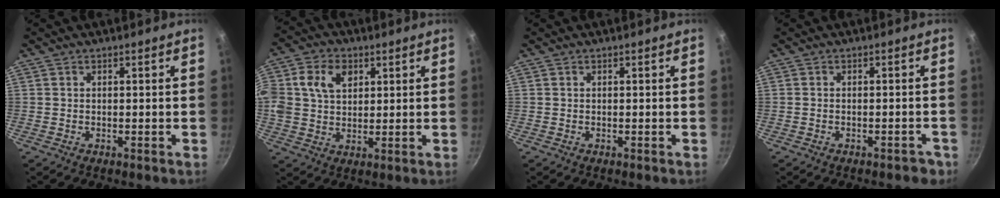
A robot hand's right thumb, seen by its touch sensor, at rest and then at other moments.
{"total": 11.2, "force": [3.3, 8.4, 6.6], "torque": [-0.125, 0.016, 0.054]}
{"total": 0.0}
{"total": 2.5, "force": [-1.7, 1.3, 1.4], "torque": [-0.007, 0.032, -0.006]}